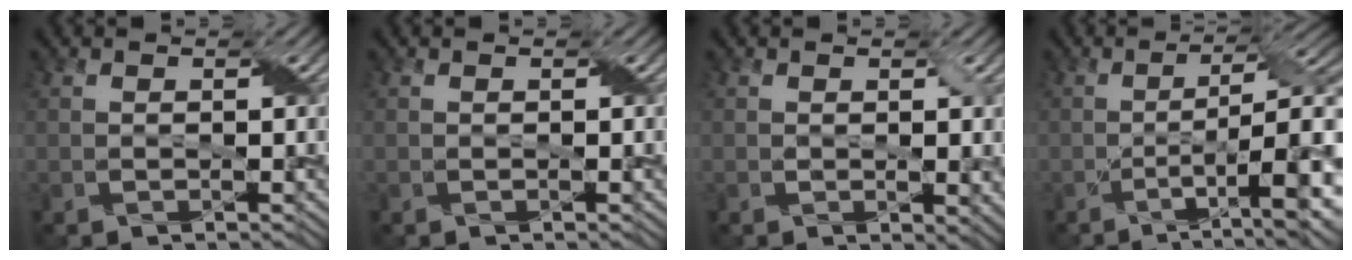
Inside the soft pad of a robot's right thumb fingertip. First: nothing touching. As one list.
[{"total": 0.0}, {"total": 2.5, "force": [0.3, 1.3, 2.1], "torque": [-0.034, -0.006, 0.010]}, {"total": 11.3, "force": [-2.7, 3.3, 10.4], "torque": [-0.151, -0.005, -0.032]}]